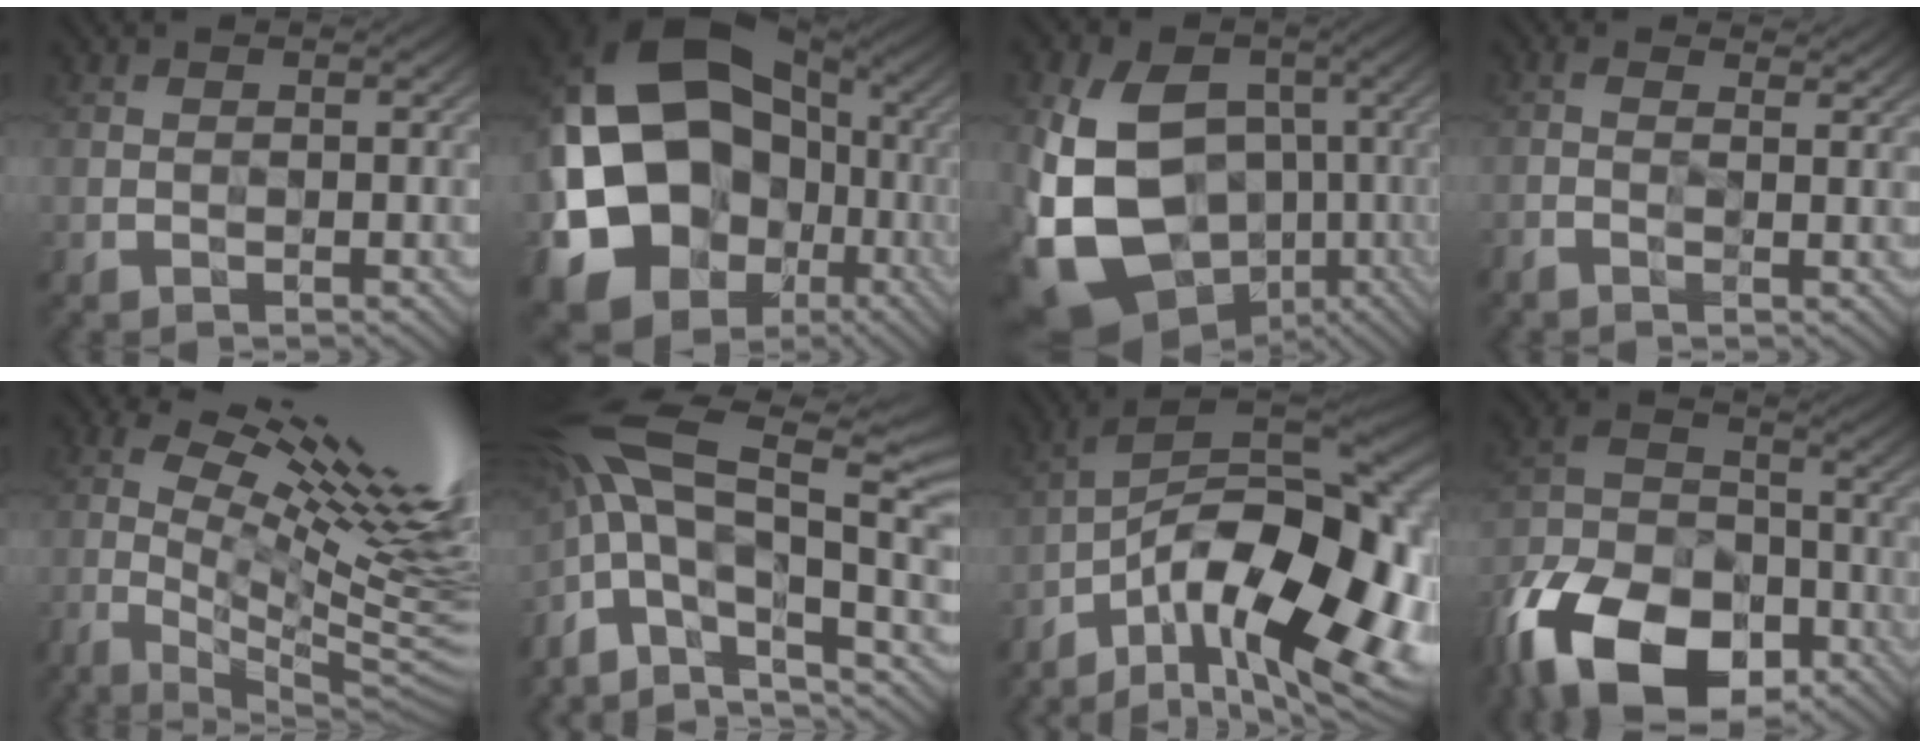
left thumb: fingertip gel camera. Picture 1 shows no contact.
{"total": 21.5, "force": [-1.6, 17.7, 12.2], "torque": [-0.271, -0.031, -0.011]}
{"total": 17.3, "force": [-3.1, 13.0, 11.0], "torque": [-0.258, -0.031, -0.032]}
{"total": 1.4, "force": [0.2, 0.4, 1.4], "torque": [-0.040, 0.001, -0.006]}
{"total": 18.1, "force": [3.5, 4.3, 17.2], "torque": [-0.274, -0.004, 0.071]}
{"total": 16.1, "force": [-0.5, 5.0, 15.3], "torque": [-0.326, 0.001, -0.001]}
{"total": 19.2, "force": [-7.6, 8.1, 15.6], "torque": [-0.256, -0.015, -0.129]}
{"total": 18.0, "force": [-10.7, 10.3, 10.2], "torque": [-0.235, -0.037, -0.202]}